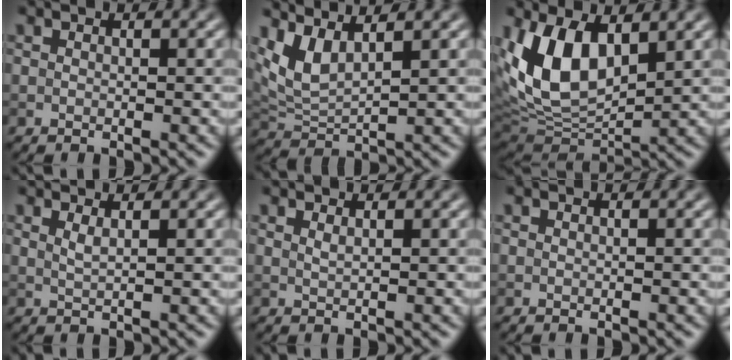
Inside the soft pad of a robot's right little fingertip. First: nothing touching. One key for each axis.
{"total": 4.3, "fx": 2.5, "fy": 1.7, "fz": 3.0, "tx": -0.079, "ty": 0.000, "tz": 0.057}
{"total": 9.9, "fx": 2.4, "fy": 5.4, "fz": 7.9, "tx": -0.173, "ty": -0.006, "tz": 0.040}
{"total": 1.2, "fx": 0.7, "fy": 0.4, "fz": 0.9, "tx": -0.012, "ty": 0.001, "tz": 0.010}
{"total": 0.8, "fx": 0.5, "fy": 0.2, "fz": 0.5, "tx": -0.005, "ty": 0.001, "tz": 0.010}
{"total": 0.0}